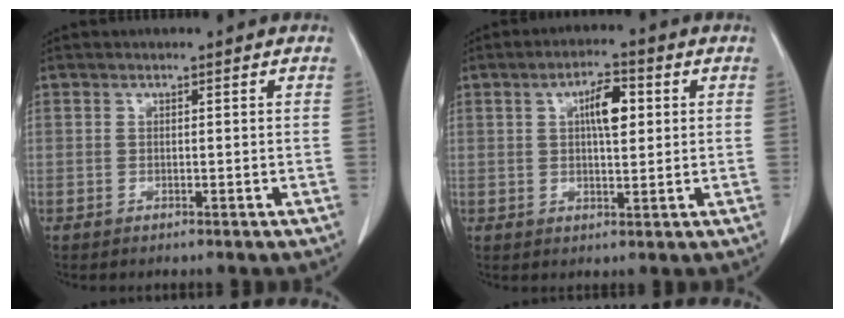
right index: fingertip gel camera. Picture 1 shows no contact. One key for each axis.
{"total": 5.8, "fx": 1.5, "fy": 1.8, "fz": 5.3, "tx": -0.090, "ty": 0.009, "tz": 0.025}